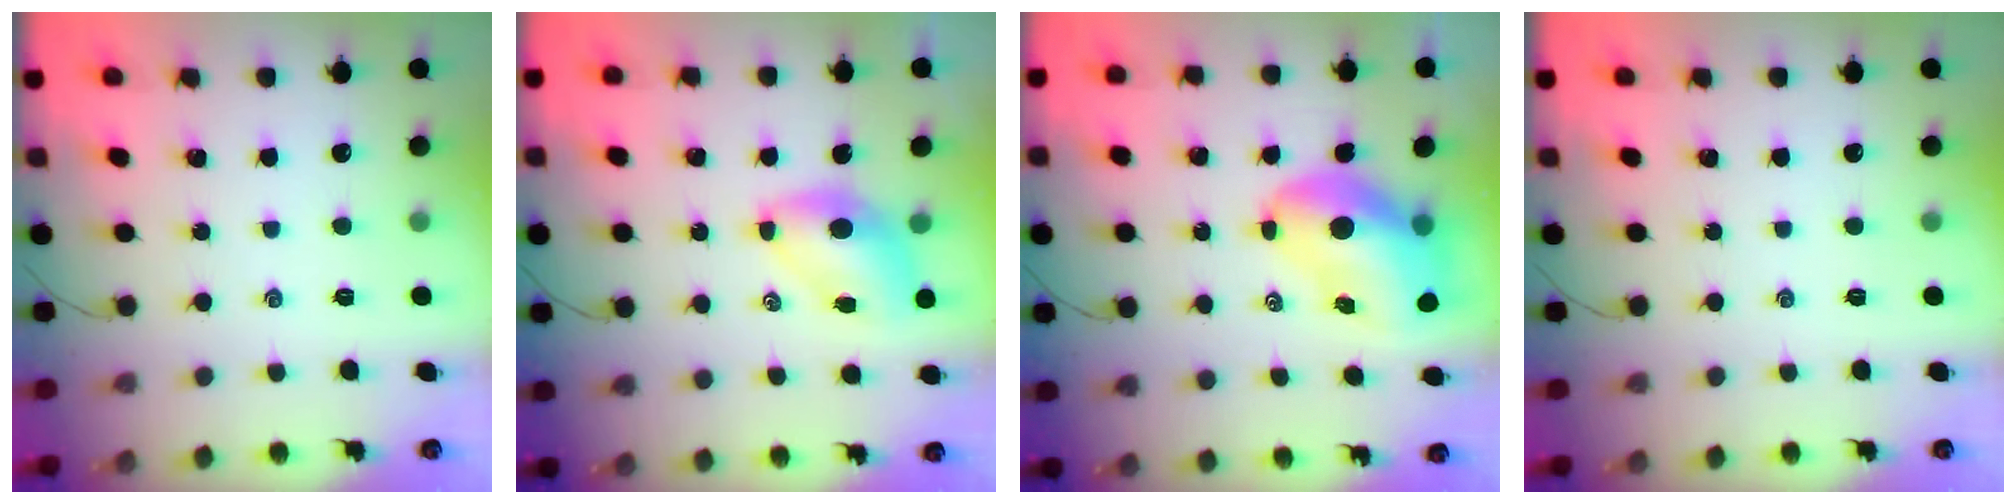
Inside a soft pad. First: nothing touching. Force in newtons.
{"total": 6.7, "press": 6.6, "slide": 1.0}
{"total": 10.8, "press": 10.3, "slide": 3.1}
{"total": 0.0}